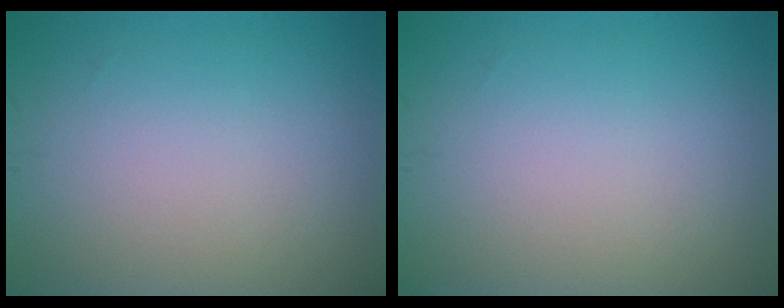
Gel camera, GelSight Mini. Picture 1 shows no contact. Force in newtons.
{"total": 0.0}